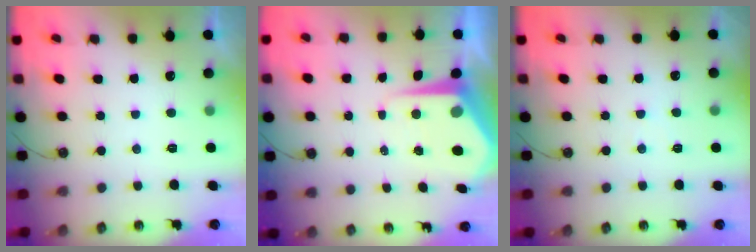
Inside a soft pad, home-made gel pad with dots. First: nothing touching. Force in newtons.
{"total": 8.9, "press": 8.8, "slide": 1.0}
{"total": 2.7, "press": 2.6, "slide": 0.5}